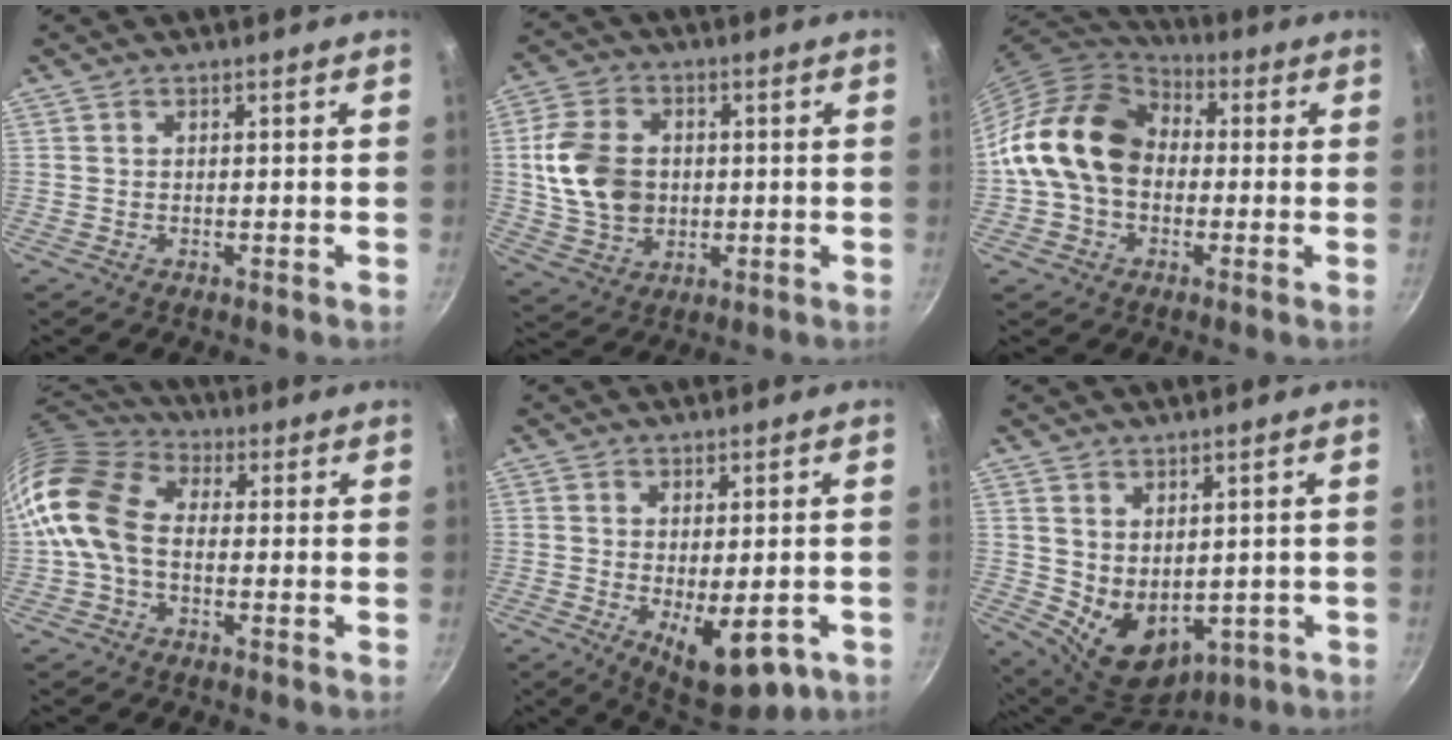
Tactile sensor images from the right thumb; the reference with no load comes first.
{"total": 13.1, "force": [0.7, 10.0, 8.5], "torque": [-0.139, 0.003, 0.016]}
{"total": 16.7, "force": [0.0, 12.7, 10.9], "torque": [-0.170, 0.037, -0.014]}
{"total": 13.2, "force": [-0.8, 9.3, 9.4], "torque": [-0.165, 0.029, -0.035]}
{"total": 11.1, "force": [-3.4, 4.9, 9.4], "torque": [-0.113, -0.011, -0.030]}
{"total": 9.8, "force": [0.8, 7.0, 6.8], "torque": [-0.085, -0.027, 0.041]}